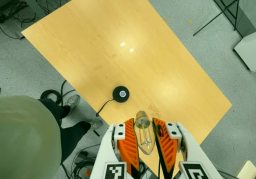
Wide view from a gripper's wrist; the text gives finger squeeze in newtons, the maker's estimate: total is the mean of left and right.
{"total": 20.2, "left": 22.5, "right": 17.9}